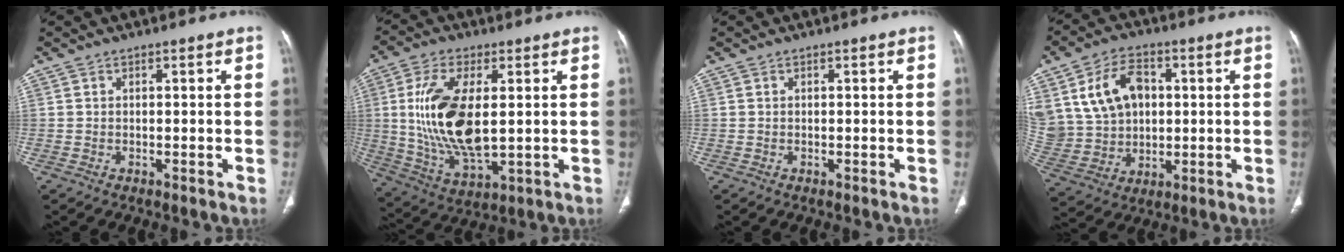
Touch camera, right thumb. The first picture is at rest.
{"total": 17.0, "force": [1.8, 7.8, 14.9], "torque": [-0.299, -0.018, 0.044]}
{"total": 0.0}
{"total": 16.4, "force": [4.2, 12.4, 10.0], "torque": [-0.177, 0.008, 0.093]}